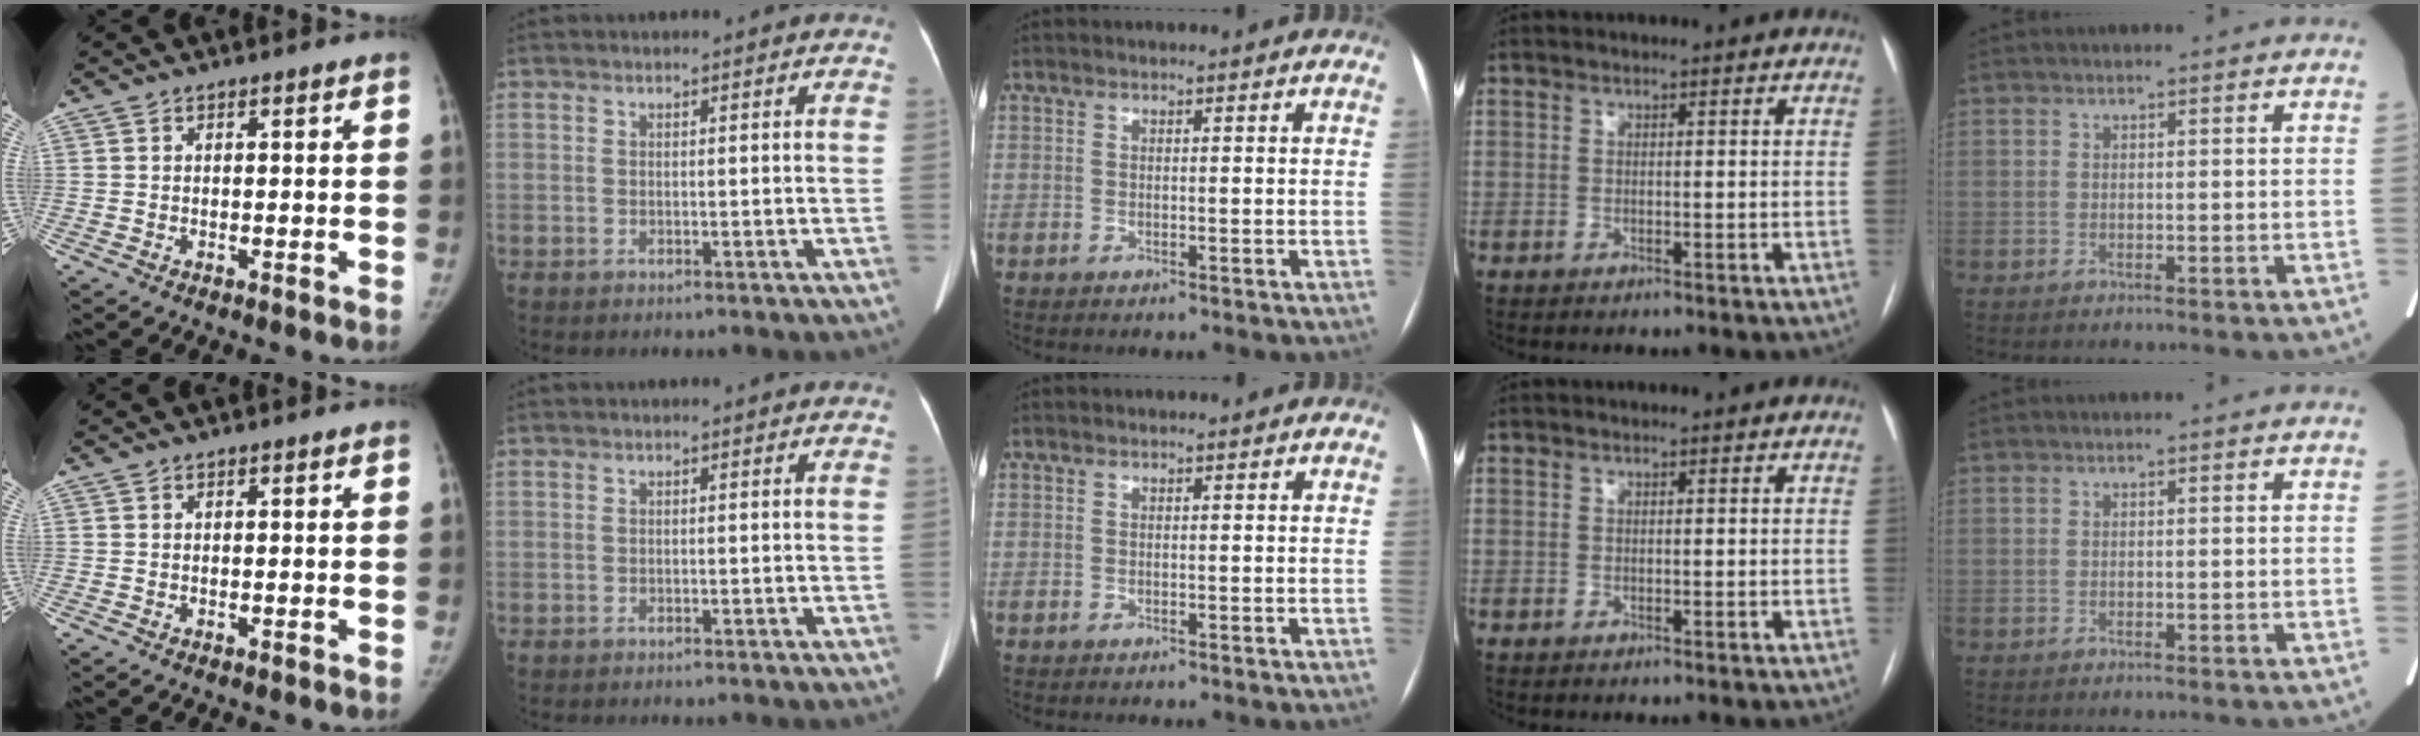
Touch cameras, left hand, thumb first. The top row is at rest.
{}